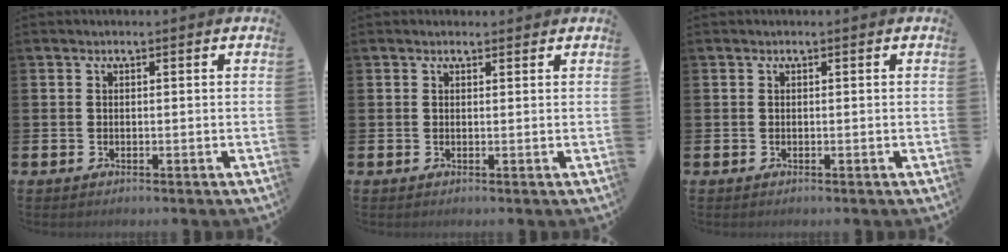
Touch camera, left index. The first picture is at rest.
{"total": 0.9, "force": [0.8, 0.4, 0.2], "torque": [0.011, -0.002, 0.010]}
{"total": 0.0}